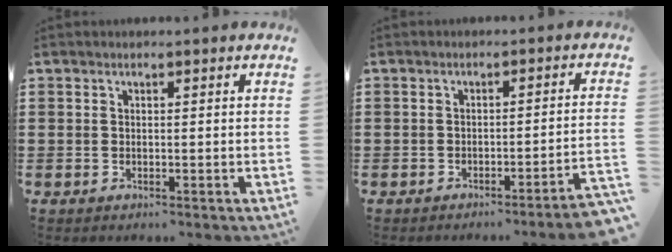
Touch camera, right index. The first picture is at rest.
{"total": 2.7, "force": [-2.3, -0.5, 1.4], "torque": [-0.025, -0.008, -0.048]}